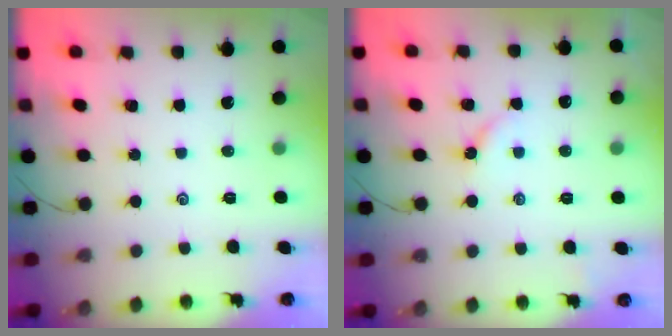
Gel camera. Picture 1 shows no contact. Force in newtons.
{"total": 2.7, "press": 2.7, "slide": 0.4}